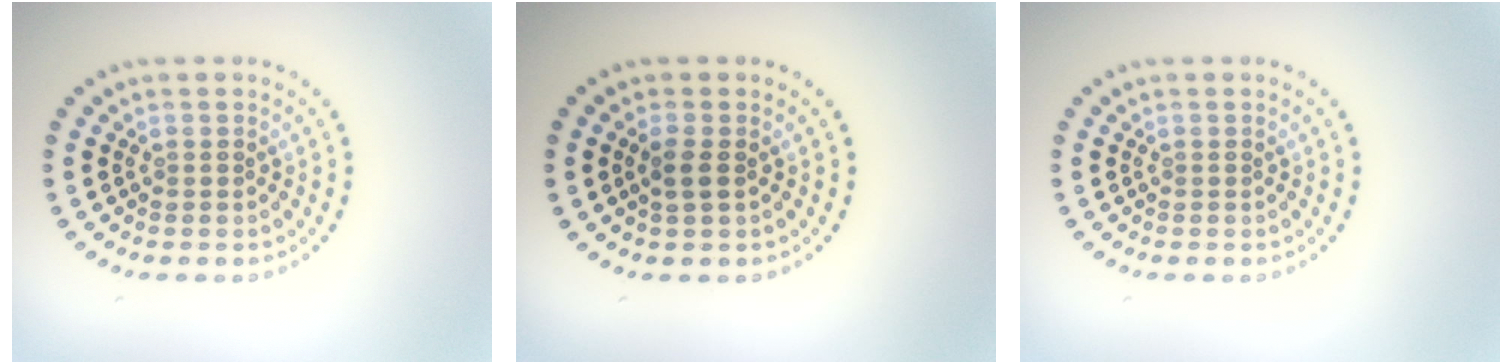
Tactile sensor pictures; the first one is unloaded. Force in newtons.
{"total": 1.4, "press": 1.3, "slide": 0.4}
{"total": 0.0}